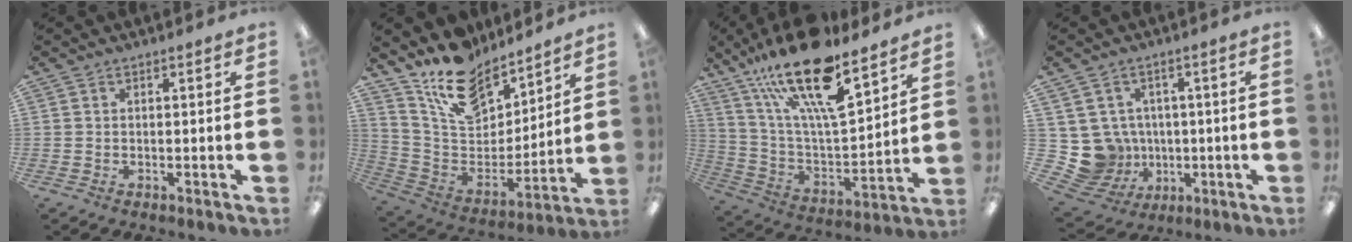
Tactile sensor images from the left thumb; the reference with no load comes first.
{"total": 16.7, "force": [13.2, 8.0, 6.4], "torque": [-0.134, -0.084, 0.243]}
{"total": 22.9, "force": [15.5, 7.4, 15.1], "torque": [-0.272, -0.095, 0.265]}
{"total": 9.1, "force": [0.1, 9.0, 1.8], "torque": [-0.079, -0.008, 0.014]}